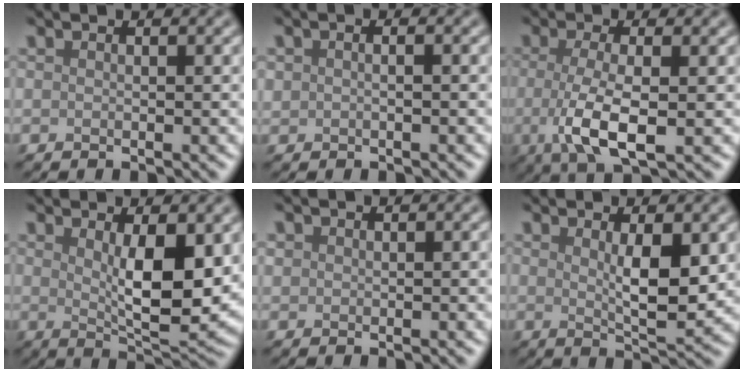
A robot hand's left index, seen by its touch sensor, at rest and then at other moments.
{"total": 1.1, "force": [0.1, 0.7, 0.8], "torque": [-0.017, -0.002, 0.000]}
{"total": 5.4, "force": [-0.8, 1.7, 5.0], "torque": [-0.103, -0.012, -0.015]}
{"total": 6.8, "force": [1.2, 2.0, 6.3], "torque": [-0.100, -0.016, 0.027]}
{"total": 0.6, "force": [0.3, 0.5, 0.0], "torque": [0.004, 0.000, 0.006]}
{"total": 4.0, "force": [0.9, 1.0, 3.8], "torque": [-0.062, -0.009, 0.020]}